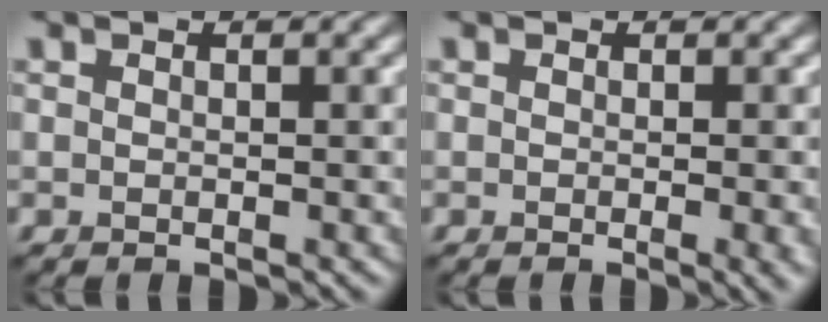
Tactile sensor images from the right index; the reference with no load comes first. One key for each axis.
{"total": 2.4, "fx": -0.4, "fy": 0.7, "fz": 2.3, "tx": -0.022, "ty": -0.003, "tz": -0.005}